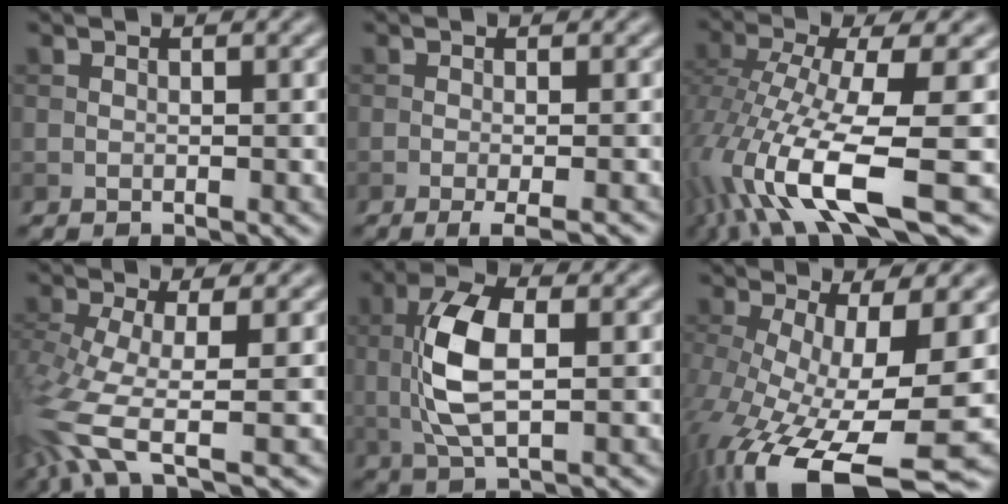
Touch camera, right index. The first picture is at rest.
{"total": 3.0, "force": [-1.6, 0.6, 2.5], "torque": [-0.035, -0.001, -0.029]}
{"total": 12.7, "force": [-4.8, 3.9, 11.1], "torque": [-0.237, -0.021, -0.081]}
{"total": 8.5, "force": [-4.0, 2.8, 7.0], "torque": [-0.171, -0.013, -0.080]}
{"total": 6.6, "force": [0.5, 2.9, 5.9], "torque": [-0.130, 0.005, 0.007]}
{"total": 14.4, "force": [-5.0, 5.0, 12.6], "torque": [-0.241, -0.042, -0.071]}